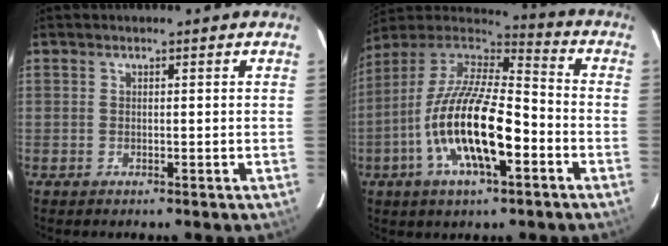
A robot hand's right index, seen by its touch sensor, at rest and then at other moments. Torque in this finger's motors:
{"motor_torque": [1.43, -0.71, 1.05, 0.21]}